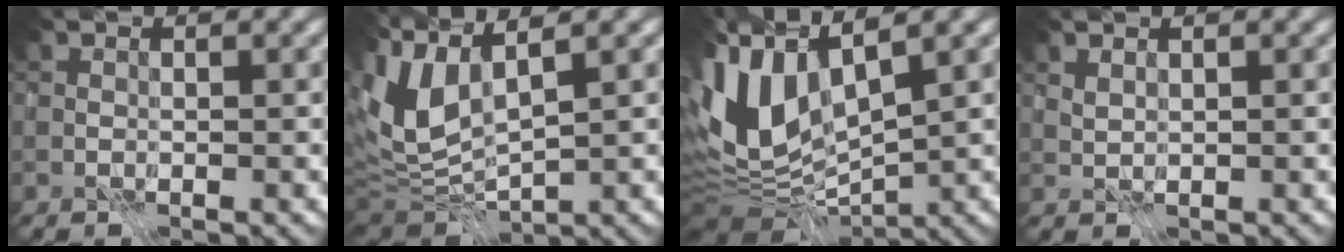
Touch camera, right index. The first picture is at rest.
{"total": 7.6, "force": [2.2, 3.0, 6.7], "torque": [-0.167, 0.006, 0.038]}
{"total": 10.2, "force": [0.3, 5.1, 8.9], "torque": [-0.193, 0.001, 0.001]}
{"total": 0.8, "force": [0.7, 0.2, 0.4], "torque": [-0.012, 0.000, 0.017]}